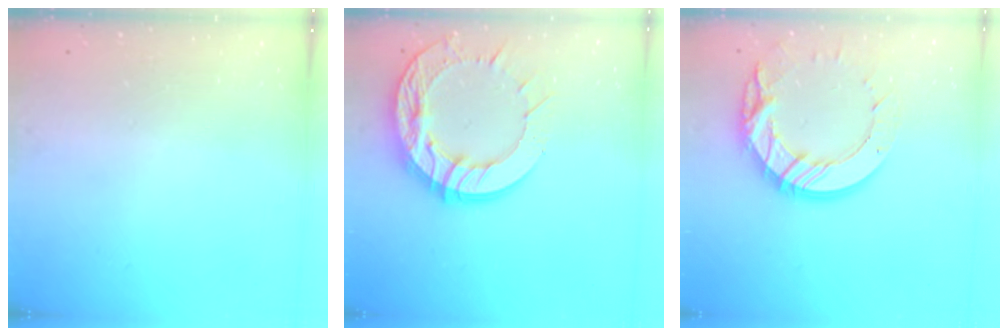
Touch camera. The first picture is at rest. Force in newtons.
{"total": 20.5, "press": 20.5, "slide": 1.9}
{"total": 15.9, "press": 15.8, "slide": 1.5}